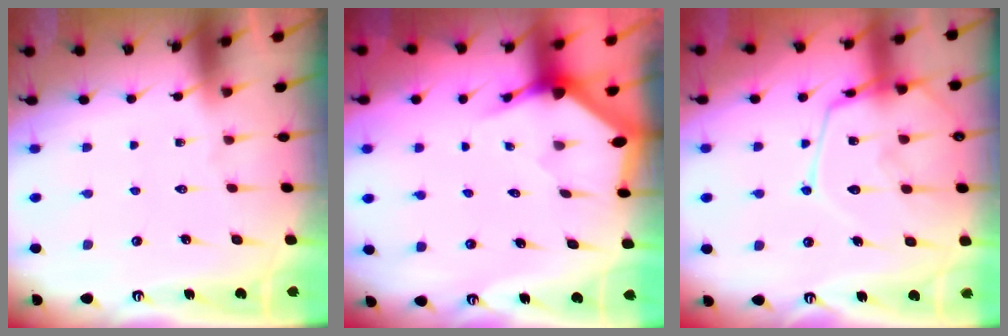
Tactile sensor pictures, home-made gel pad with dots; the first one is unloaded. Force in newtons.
{"total": 2.9, "press": 2.9, "slide": 0.1}
{"total": 16.3, "press": 16.2, "slide": 1.5}